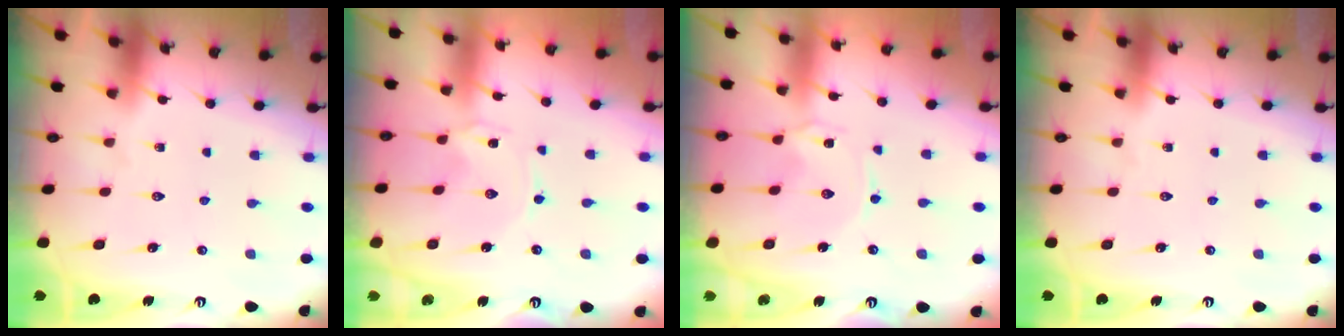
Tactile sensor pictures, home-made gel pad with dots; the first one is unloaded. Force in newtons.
{"total": 0.0}
{"total": 0.0}
{"total": 0.0}